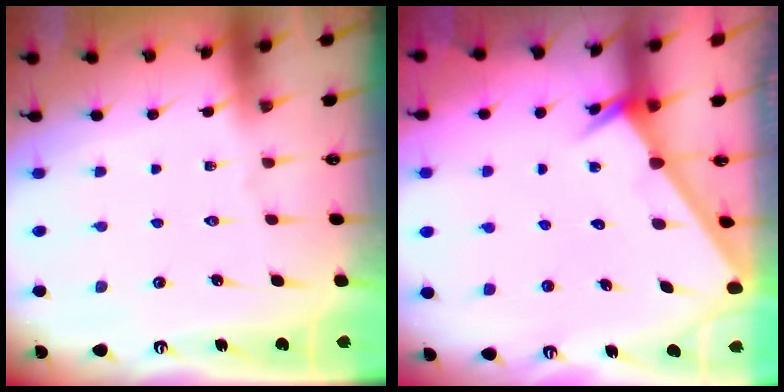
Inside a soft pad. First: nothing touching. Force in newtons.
{"total": 2.7, "press": 2.7, "slide": 0.0}